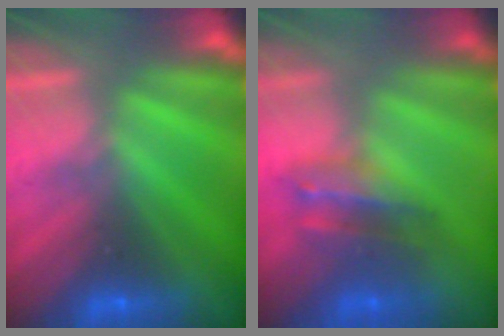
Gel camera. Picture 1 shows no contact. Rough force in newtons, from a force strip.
{"total": 2.6}